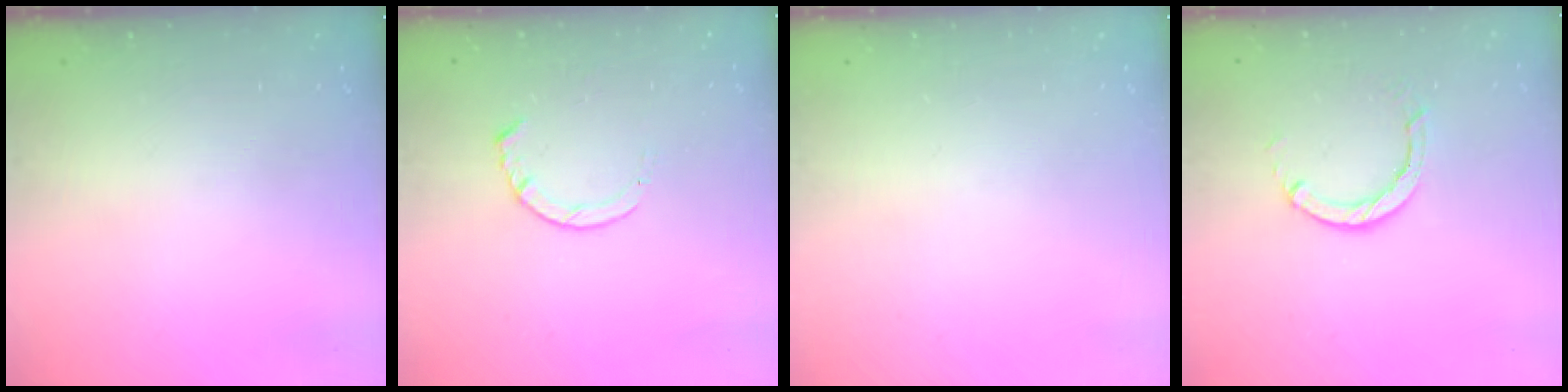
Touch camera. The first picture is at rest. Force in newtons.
{"total": 4.6, "press": 4.6, "slide": 0.5}
{"total": 0.0}
{"total": 3.8, "press": 3.8, "slide": 0.5}